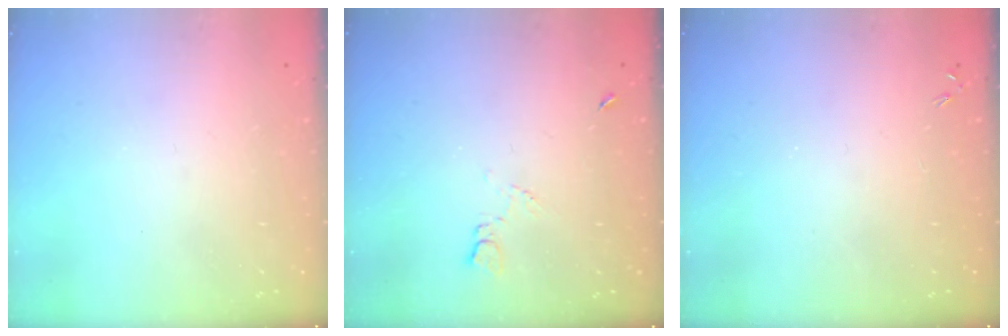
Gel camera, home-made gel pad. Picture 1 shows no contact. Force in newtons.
{"total": 3.4, "press": 3.3, "slide": 0.7}
{"total": 0.0}